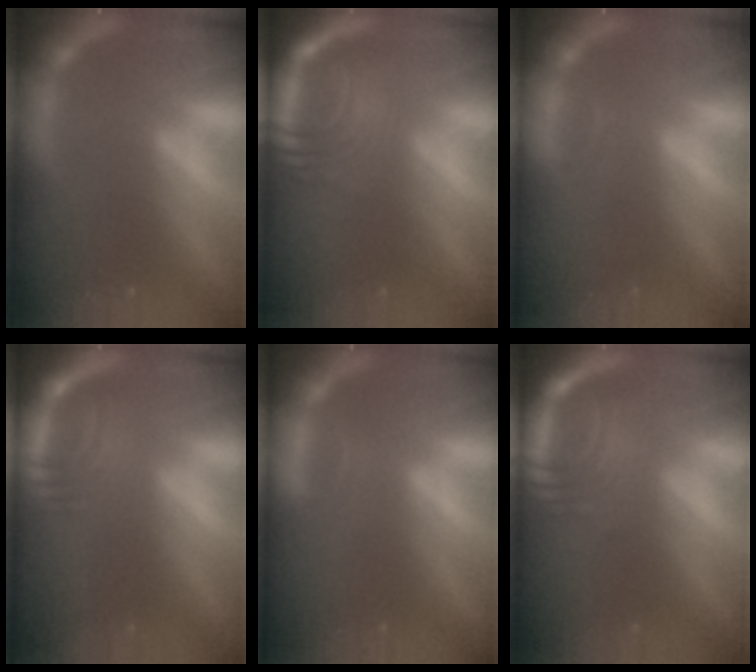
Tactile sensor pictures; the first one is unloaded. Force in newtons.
{"total": 9.5}
{"total": 0.9}
{"total": 6.1}
{"total": 1.4}
{"total": 8.1}